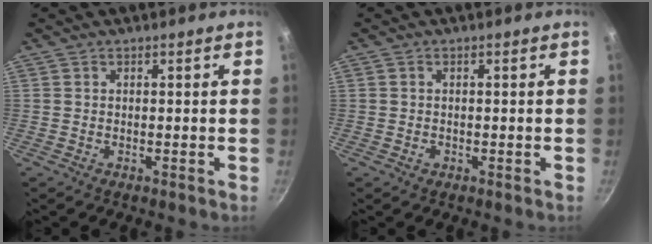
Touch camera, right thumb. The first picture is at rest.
{"total": 1.0, "force": [-0.3, 0.9, 0.4], "torque": [-0.005, 0.001, -0.004]}